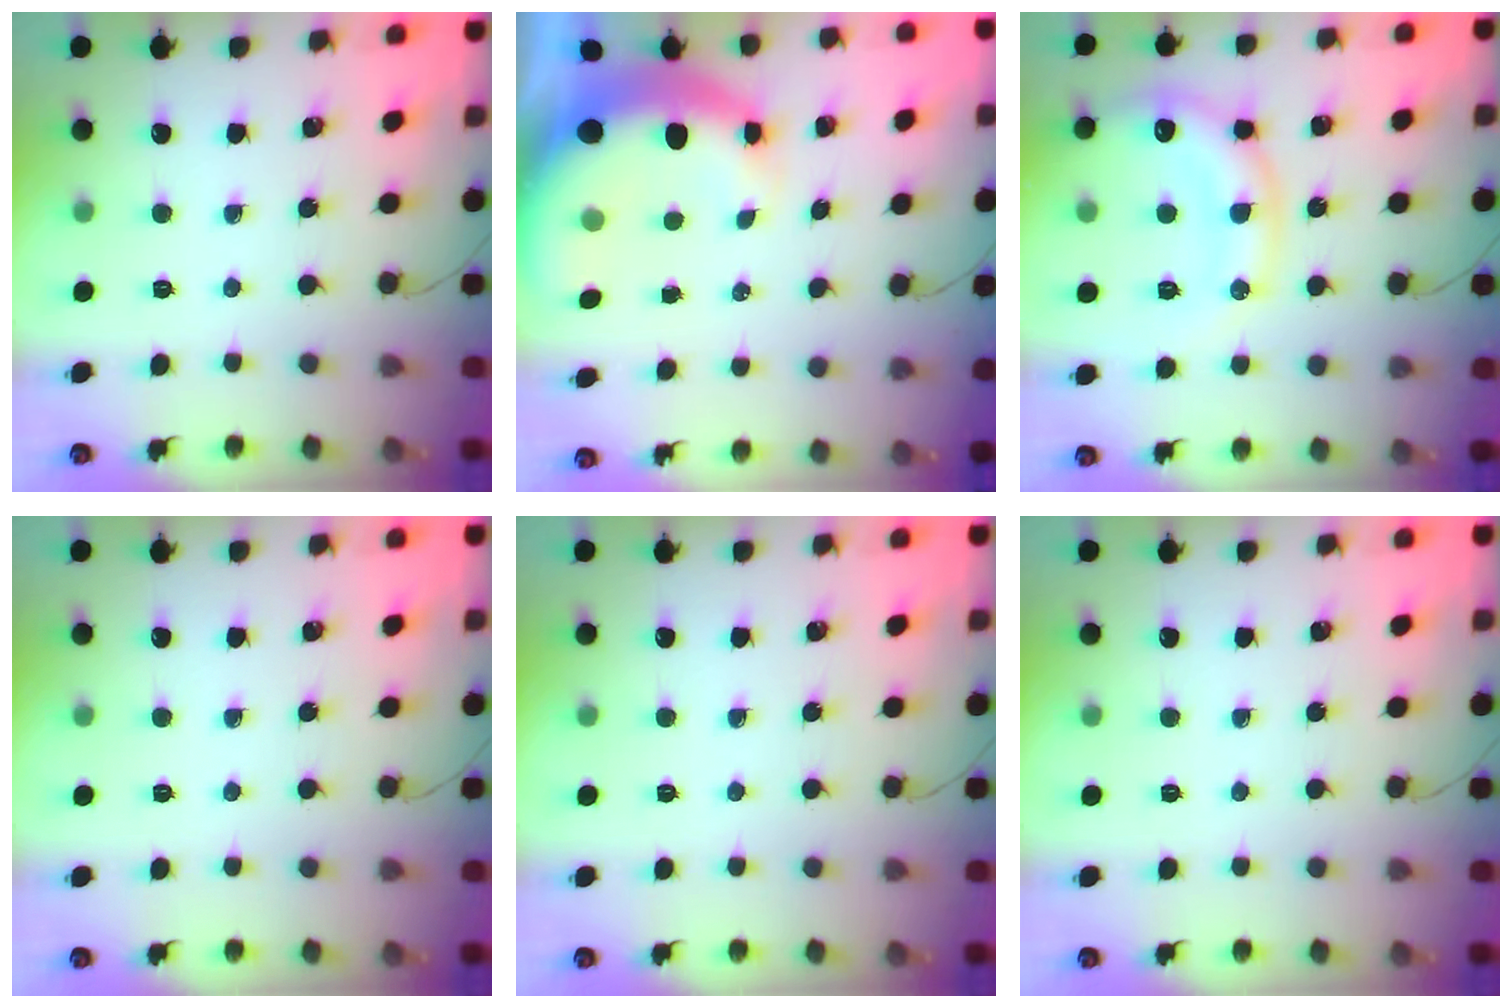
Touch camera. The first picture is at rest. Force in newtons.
{"total": 7.8, "press": 7.6, "slide": 1.8}
{"total": 15.8, "press": 15.7, "slide": 1.5}
{"total": 0.0}
{"total": 0.0}
{"total": 0.0}